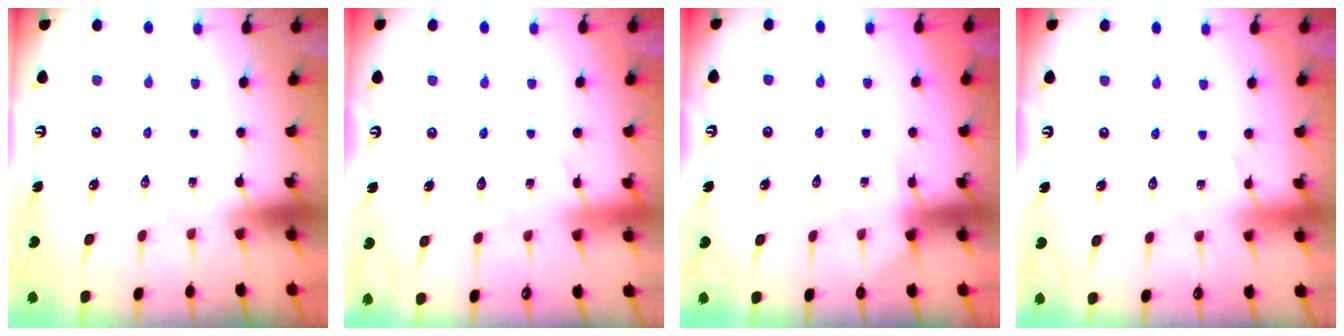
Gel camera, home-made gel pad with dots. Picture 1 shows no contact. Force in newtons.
{"total": 8.4, "press": 8.4, "slide": 0.8}
{"total": 5.0, "press": 4.9, "slide": 0.6}
{"total": 2.6, "press": 2.5, "slide": 0.3}